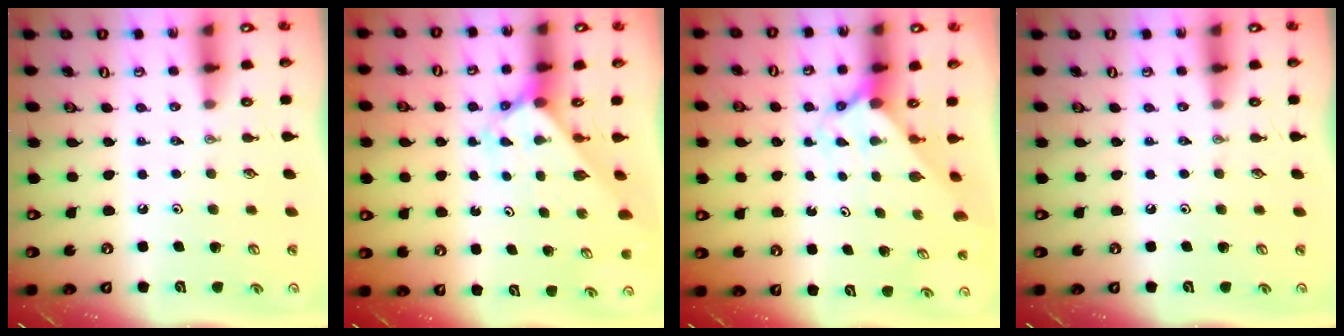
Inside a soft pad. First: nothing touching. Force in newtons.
{"total": 2.1, "press": 2.1, "slide": 0.2}
{"total": 1.6, "press": 1.6, "slide": 0.1}
{"total": 0.0}